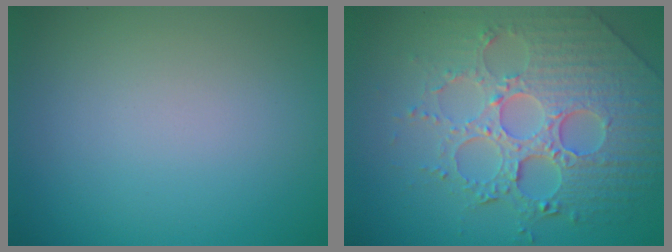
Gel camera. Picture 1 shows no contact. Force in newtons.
{"total": 8.1, "press": 6.0, "slide": 5.5}